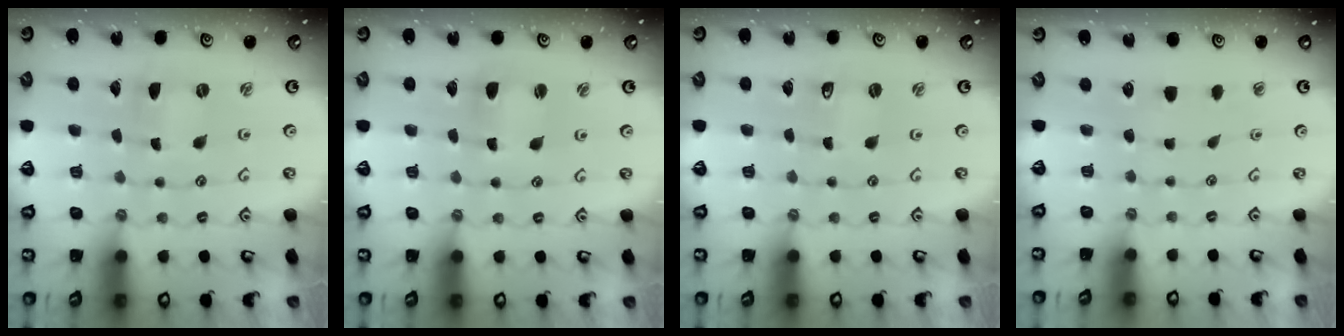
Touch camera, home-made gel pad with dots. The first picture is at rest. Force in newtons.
{"total": 2.7, "press": 2.7, "slide": 0.4}
{"total": 0.0}
{"total": 0.0}